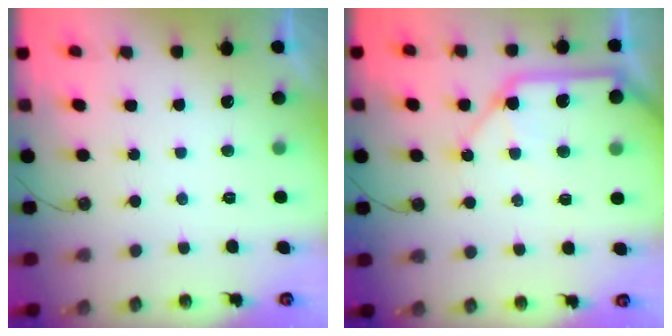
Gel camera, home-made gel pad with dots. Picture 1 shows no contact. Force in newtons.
{"total": 12.3, "press": 12.2, "slide": 1.6}